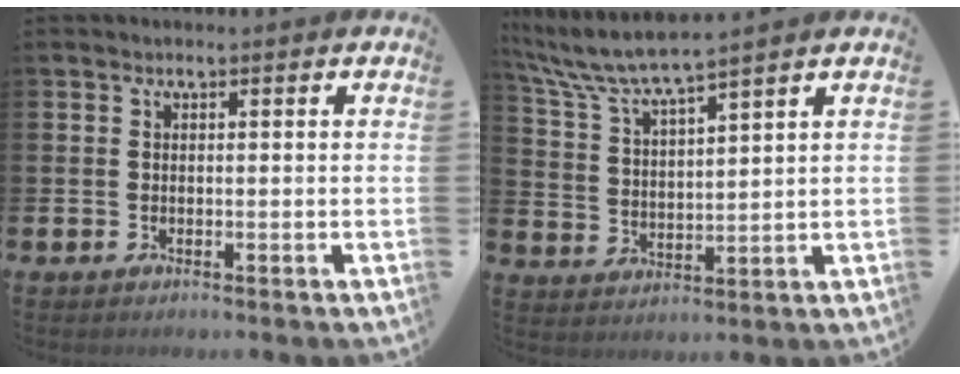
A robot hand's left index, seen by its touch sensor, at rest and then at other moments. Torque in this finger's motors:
{"motor_torque": [0.21, -0.22, 0.20, 0.21]}